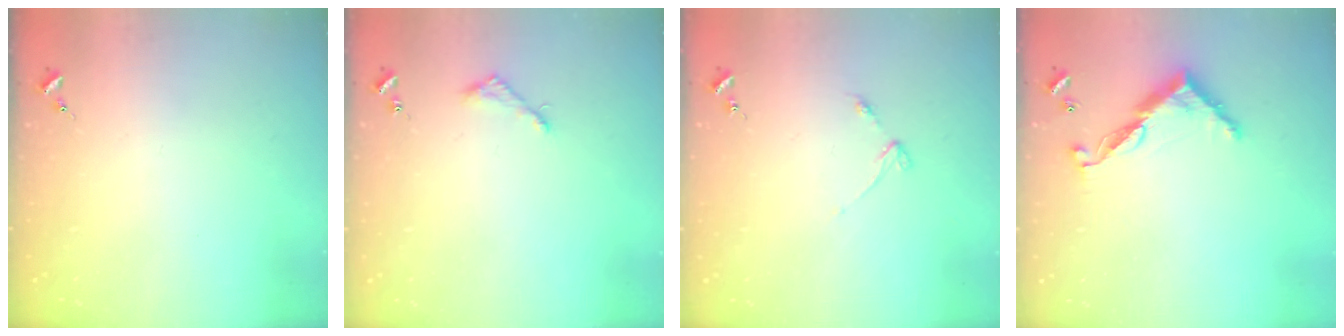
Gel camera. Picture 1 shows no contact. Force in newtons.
{"total": 4.3, "press": 4.2, "slide": 0.2}
{"total": 2.9, "press": 2.8, "slide": 0.4}
{"total": 10.6, "press": 10.6, "slide": 0.4}